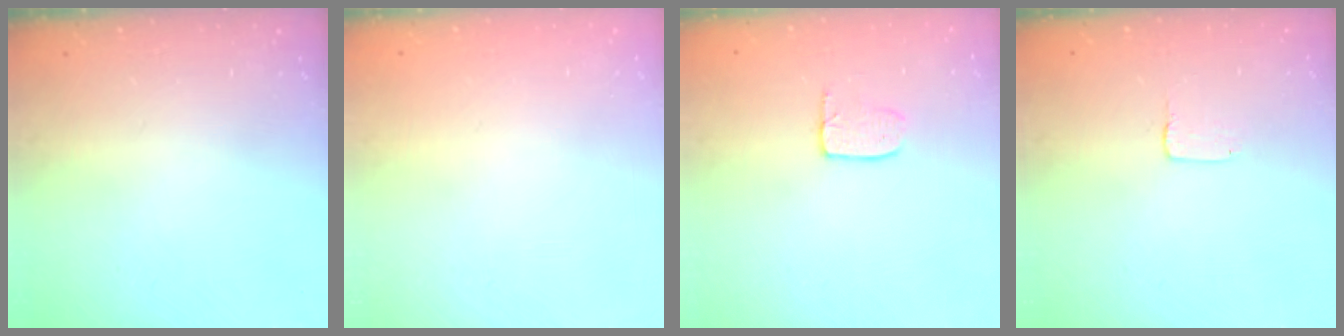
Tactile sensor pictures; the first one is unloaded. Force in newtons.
{"total": 0.0}
{"total": 3.3, "press": 3.3, "slide": 0.1}
{"total": 1.0, "press": 1.0, "slide": 0.1}